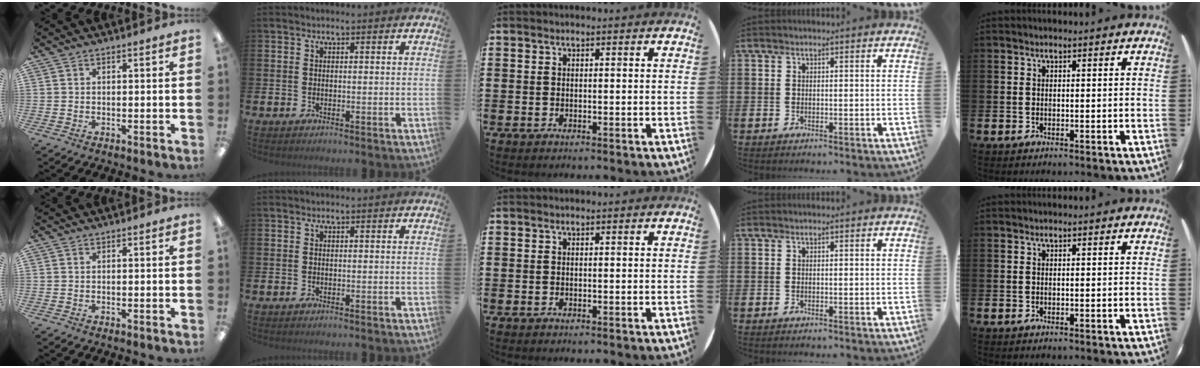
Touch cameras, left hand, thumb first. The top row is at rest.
{}